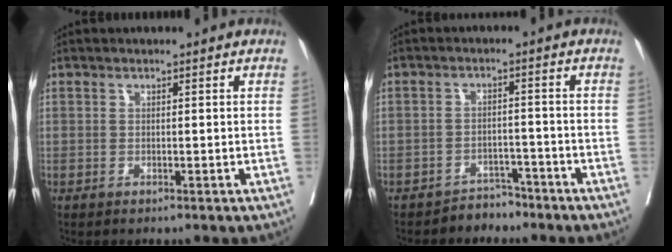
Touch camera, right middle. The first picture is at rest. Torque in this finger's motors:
{"motor_torque": [-0.04, -0.07, -0.03, -0.01]}